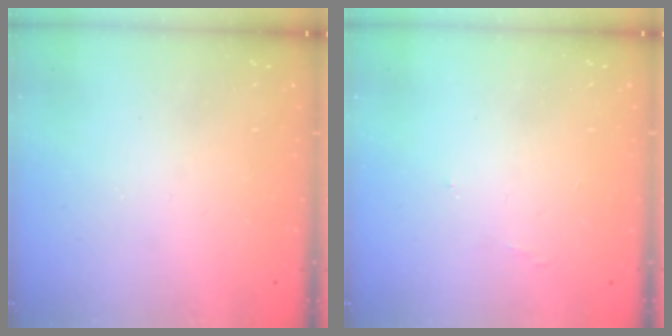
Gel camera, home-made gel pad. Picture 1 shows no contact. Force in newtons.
{"total": 3.7, "press": 3.7, "slide": 0.4}